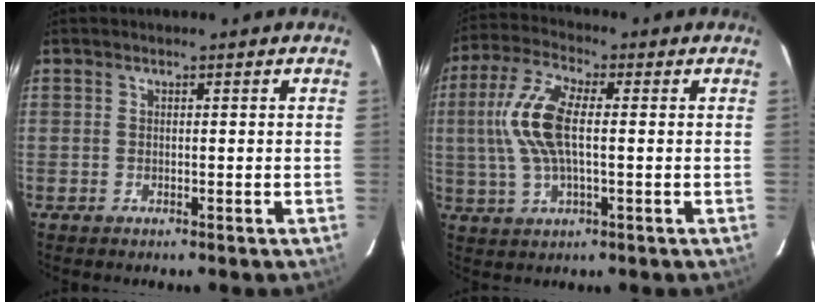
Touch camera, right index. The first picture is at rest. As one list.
[{"total": 11.3, "force": [0.6, 4.4, 10.4], "torque": [-0.226, 0.012, 0.009]}]